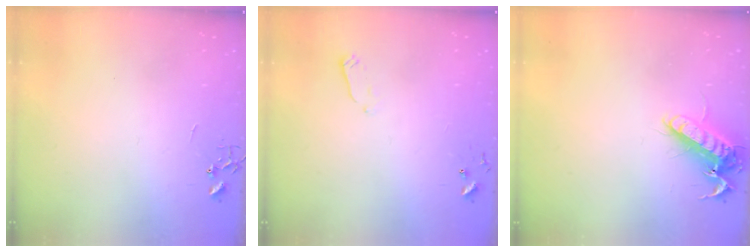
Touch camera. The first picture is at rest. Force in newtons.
{"total": 3.5, "press": 3.4, "slide": 1.0}
{"total": 12.3, "press": 12.1, "slide": 1.8}